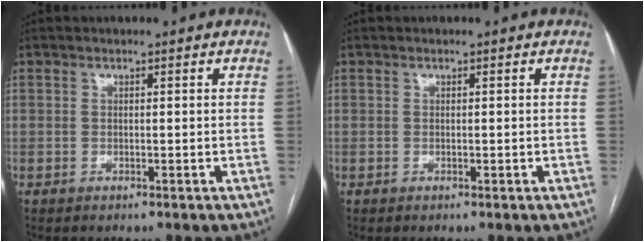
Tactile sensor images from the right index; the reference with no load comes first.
{"total": 0.0}